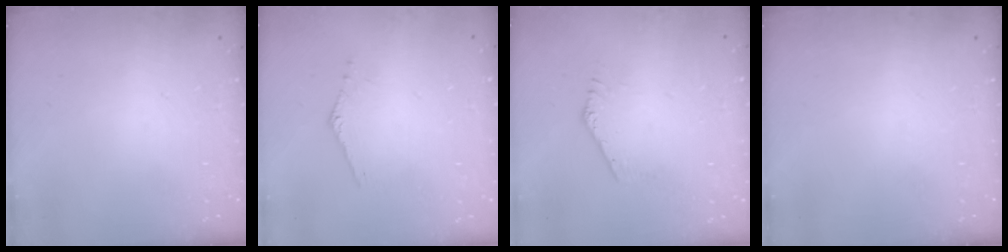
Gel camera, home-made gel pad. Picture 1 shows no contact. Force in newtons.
{"total": 1.5, "press": 1.5, "slide": 0.0}
{"total": 1.6, "press": 1.6, "slide": 0.1}
{"total": 0.0}